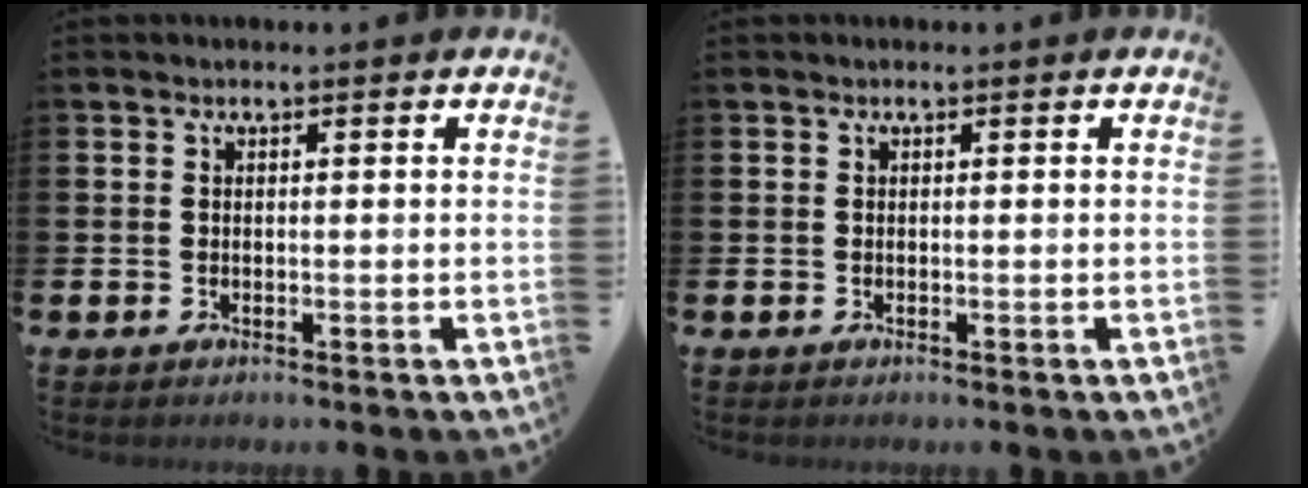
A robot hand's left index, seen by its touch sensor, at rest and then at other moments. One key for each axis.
{"total": 0.0}